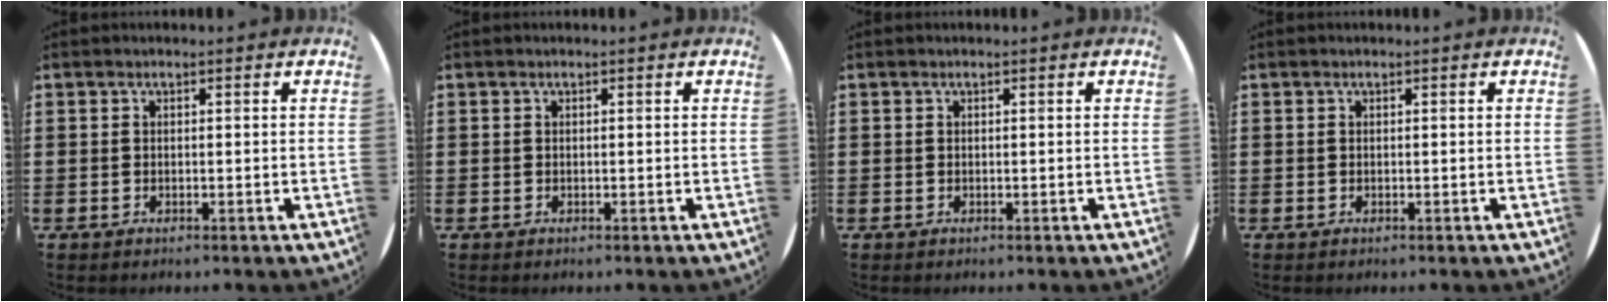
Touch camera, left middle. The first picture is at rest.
{"total": 0.0}
{"total": 0.0}
{"total": 0.0}